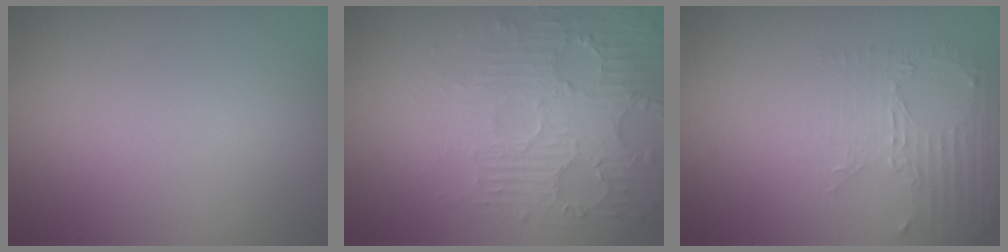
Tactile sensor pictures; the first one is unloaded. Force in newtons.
{"total": 4.3, "press": 3.8, "slide": 2.1}
{"total": 2.5, "press": 1.8, "slide": 1.7}